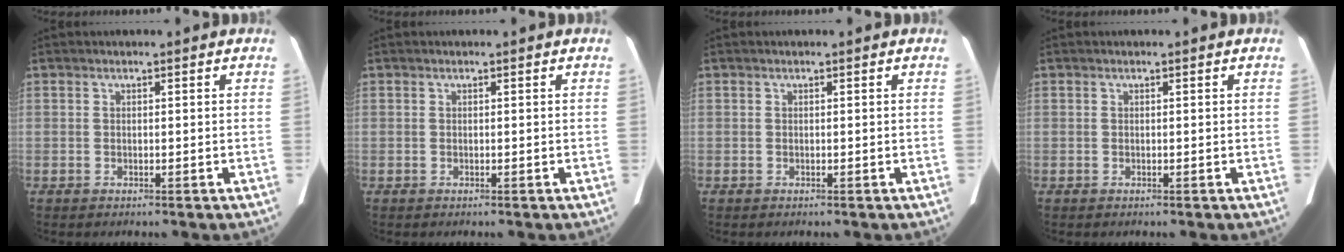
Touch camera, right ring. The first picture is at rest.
{"total": 0.0}
{"total": 0.0}
{"total": 0.0}